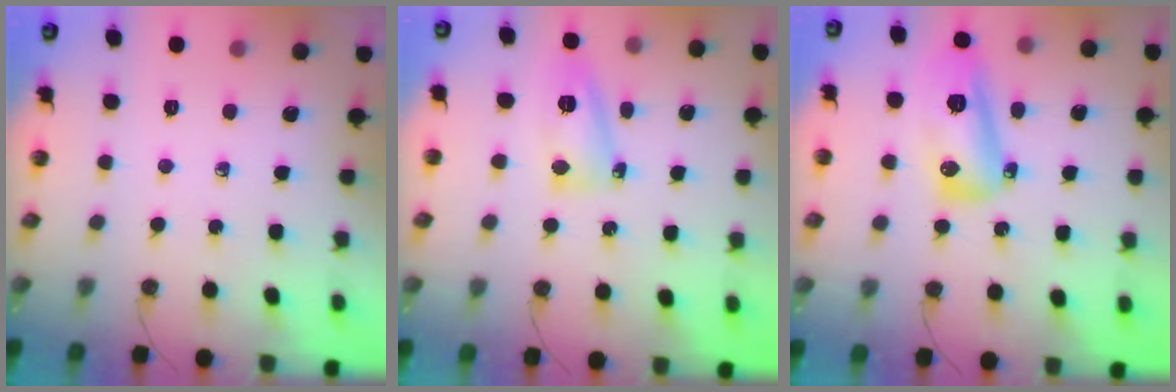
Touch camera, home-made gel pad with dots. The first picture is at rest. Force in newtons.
{"total": 12.1, "press": 12.1, "slide": 0.8}
{"total": 11.9, "press": 11.8, "slide": 1.0}